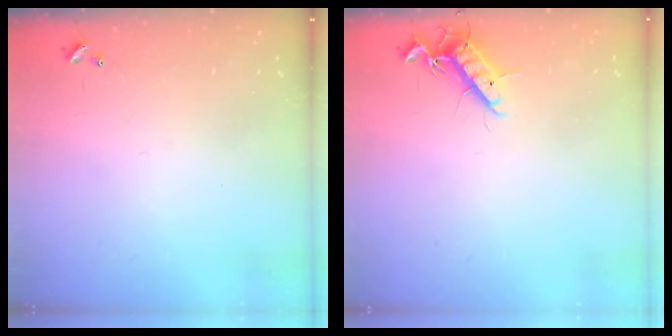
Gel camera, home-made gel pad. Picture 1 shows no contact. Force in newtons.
{"total": 11.0, "press": 10.9, "slide": 1.9}